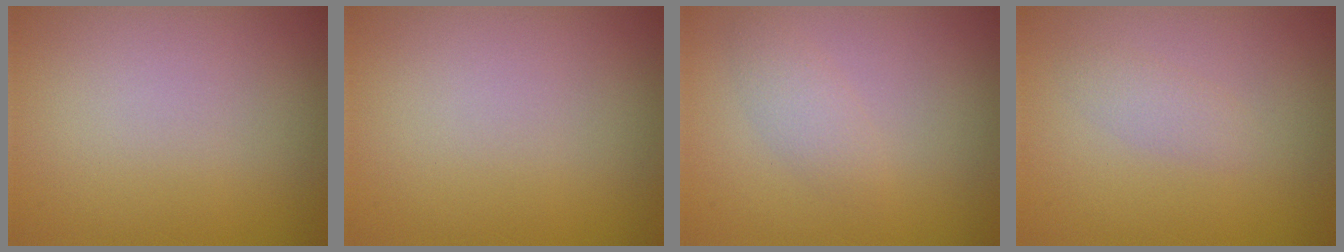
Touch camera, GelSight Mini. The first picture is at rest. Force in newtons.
{"total": 0.0}
{"total": 1.4, "press": 1.4, "slide": 0.1}
{"total": 1.2, "press": 1.2, "slide": 0.1}